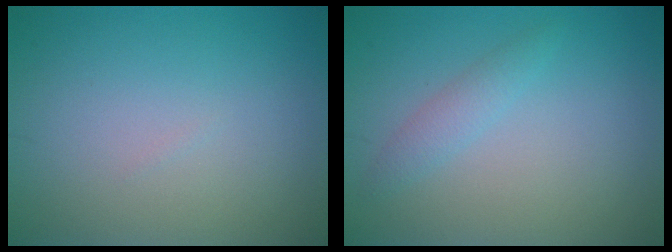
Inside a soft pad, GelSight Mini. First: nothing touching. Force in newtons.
{"total": 1.5, "press": 1.5, "slide": 0.1}